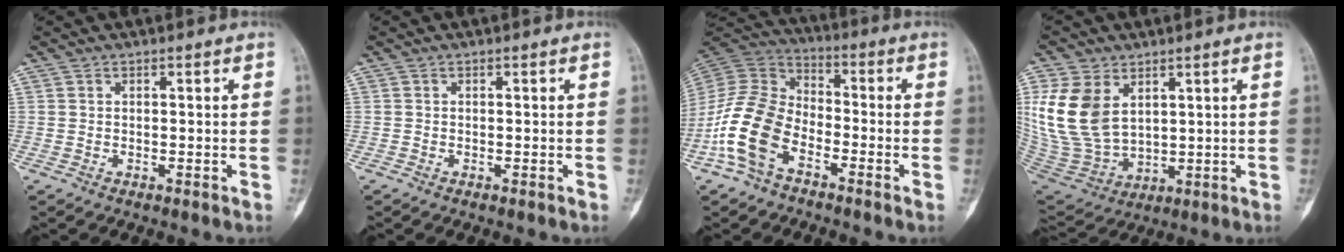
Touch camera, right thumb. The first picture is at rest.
{"total": 0.0}
{"total": 13.7, "force": [-6.2, 8.4, 8.8], "torque": [-0.178, 0.048, -0.135]}
{"total": 15.4, "force": [4.7, 10.3, 10.5], "torque": [-0.207, -0.022, 0.112]}